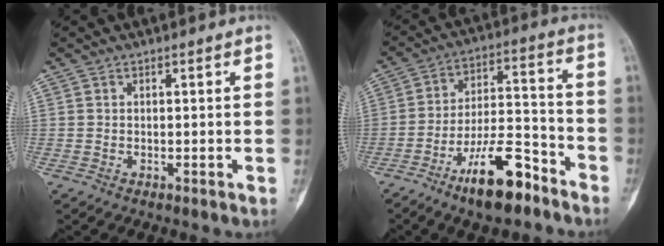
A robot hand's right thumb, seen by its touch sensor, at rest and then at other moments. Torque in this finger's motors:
{"motor_torque": [2.22, 1.05, 1.11, -1.25, 0.34]}